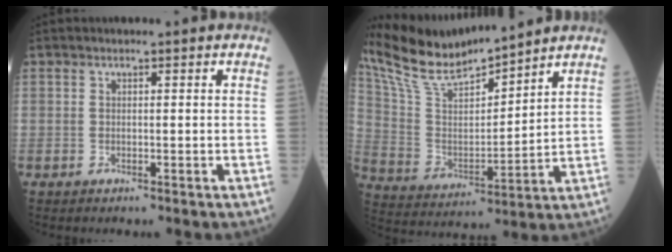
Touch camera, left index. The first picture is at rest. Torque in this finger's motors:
{"motor_torque": [0.73, -1.08, 0.03, 0.04]}